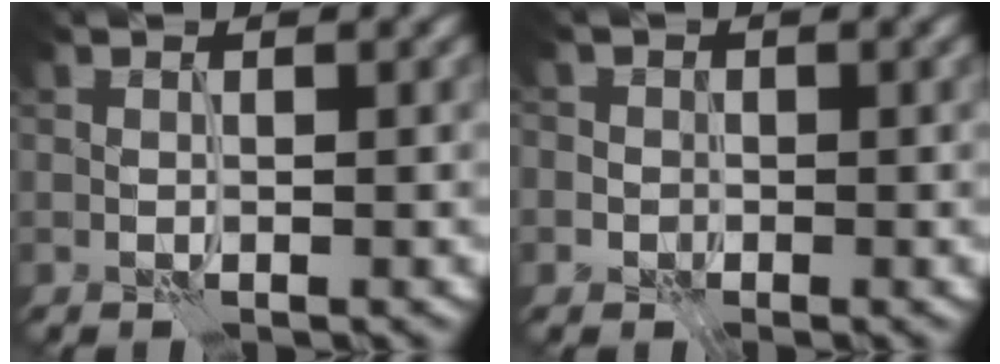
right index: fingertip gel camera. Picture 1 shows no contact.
{"total": 2.1, "force": [0.1, 2.1, 0.4], "torque": [0.007, 0.010, -0.014]}